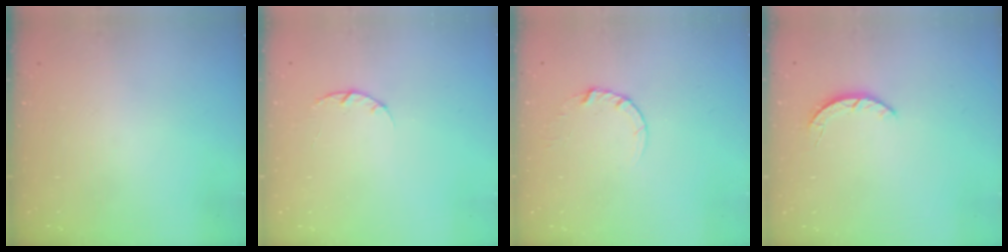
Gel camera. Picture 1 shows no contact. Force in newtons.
{"total": 2.0, "press": 1.9, "slide": 0.4}
{"total": 2.7, "press": 2.7, "slide": 0.2}
{"total": 2.2, "press": 2.2, "slide": 0.4}